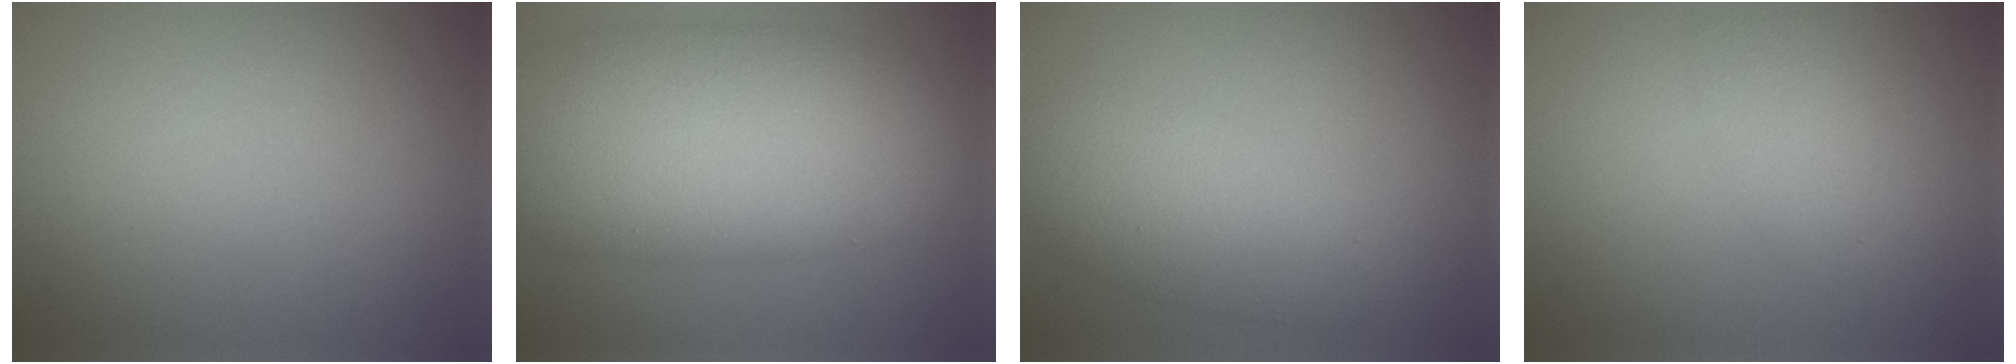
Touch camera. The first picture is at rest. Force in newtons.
{"total": 12.2, "press": 12.2, "slide": 0.4}
{"total": 4.9, "press": 4.9, "slide": 0.2}
{"total": 2.3, "press": 2.3, "slide": 0.1}